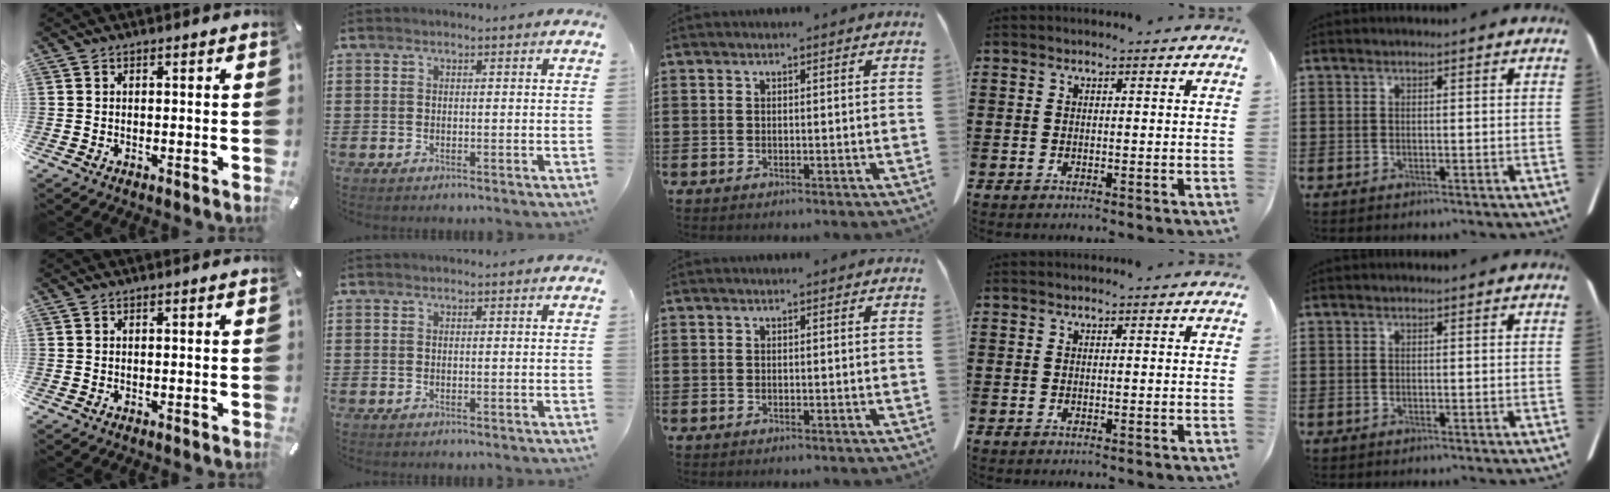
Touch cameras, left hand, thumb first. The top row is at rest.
{}